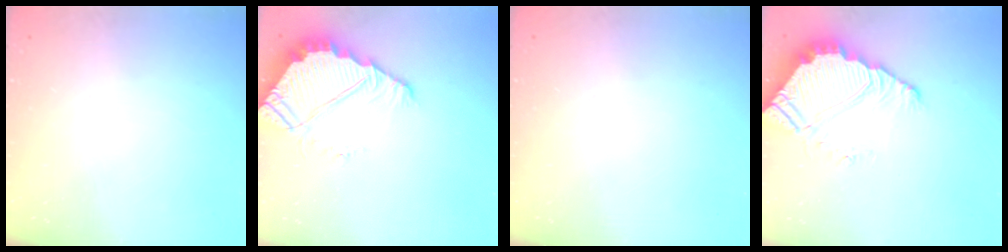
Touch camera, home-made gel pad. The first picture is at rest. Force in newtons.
{"total": 5.9, "press": 5.9, "slide": 0.3}
{"total": 0.0}
{"total": 7.2, "press": 7.2, "slide": 0.6}